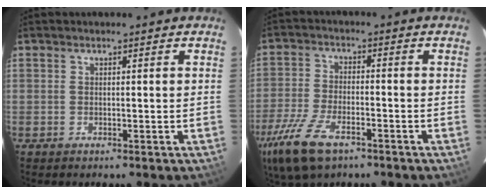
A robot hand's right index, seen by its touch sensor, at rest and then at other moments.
{"total": 13.3, "force": [-8.1, 5.6, 8.8], "torque": [-0.211, -0.031, -0.159]}